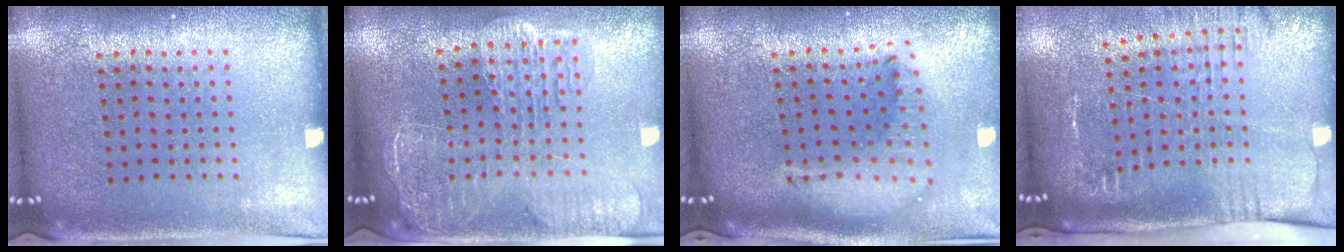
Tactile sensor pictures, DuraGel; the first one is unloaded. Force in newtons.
{"total": 2.7, "press": 2.3, "slide": 1.4}
{"total": 1.9, "press": 1.5, "slide": 1.1}
{"total": 2.6, "press": 2.0, "slide": 1.7}